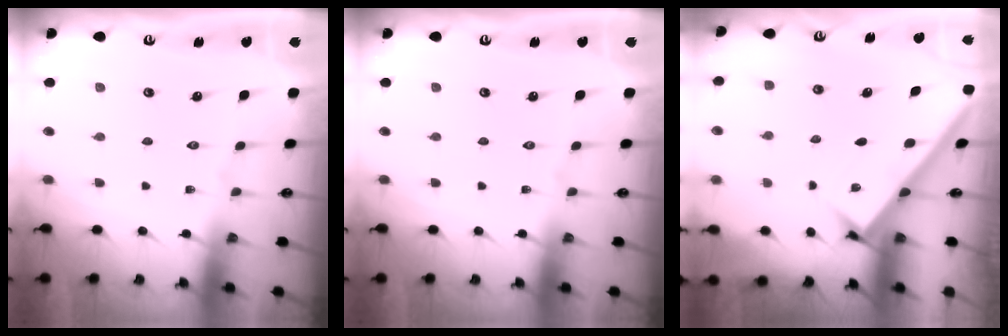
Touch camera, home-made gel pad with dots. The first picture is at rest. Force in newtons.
{"total": 0.0}
{"total": 2.8, "press": 2.8, "slide": 0.4}